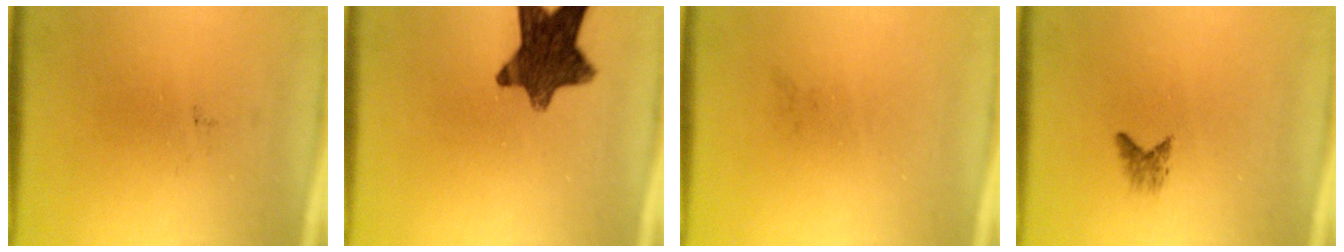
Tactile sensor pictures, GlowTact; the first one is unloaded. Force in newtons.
{"total": 11.5}
{"total": 0.0}
{"total": 1.1}